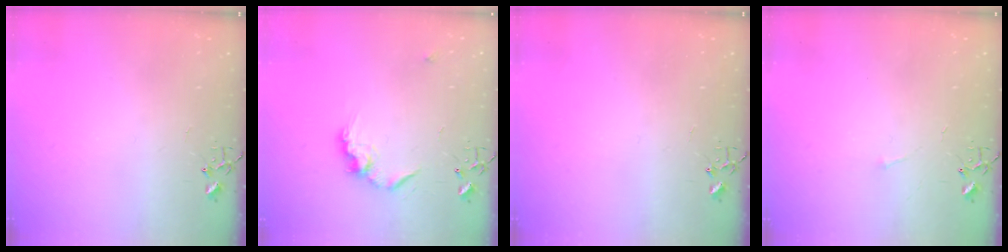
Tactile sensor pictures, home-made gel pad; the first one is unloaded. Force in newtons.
{"total": 11.9, "press": 11.8, "slide": 1.0}
{"total": 0.0}
{"total": 2.7, "press": 2.7, "slide": 0.4}